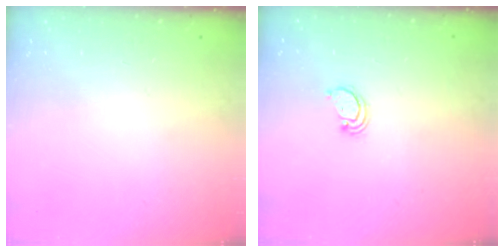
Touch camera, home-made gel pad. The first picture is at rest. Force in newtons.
{"total": 2.2, "press": 2.2, "slide": 0.2}